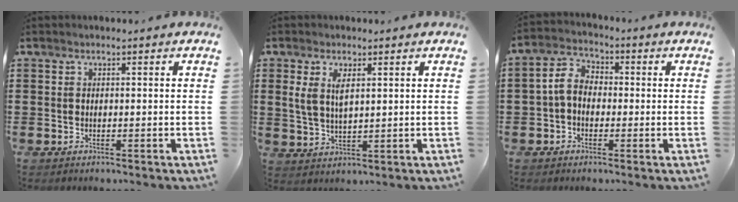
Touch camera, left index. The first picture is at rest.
{"total": 4.4, "force": [1.8, 1.8, 3.6], "torque": [-0.078, 0.007, 0.030]}
{"total": 5.0, "force": [-0.7, 3.5, 3.5], "torque": [-0.084, 0.012, -0.018]}